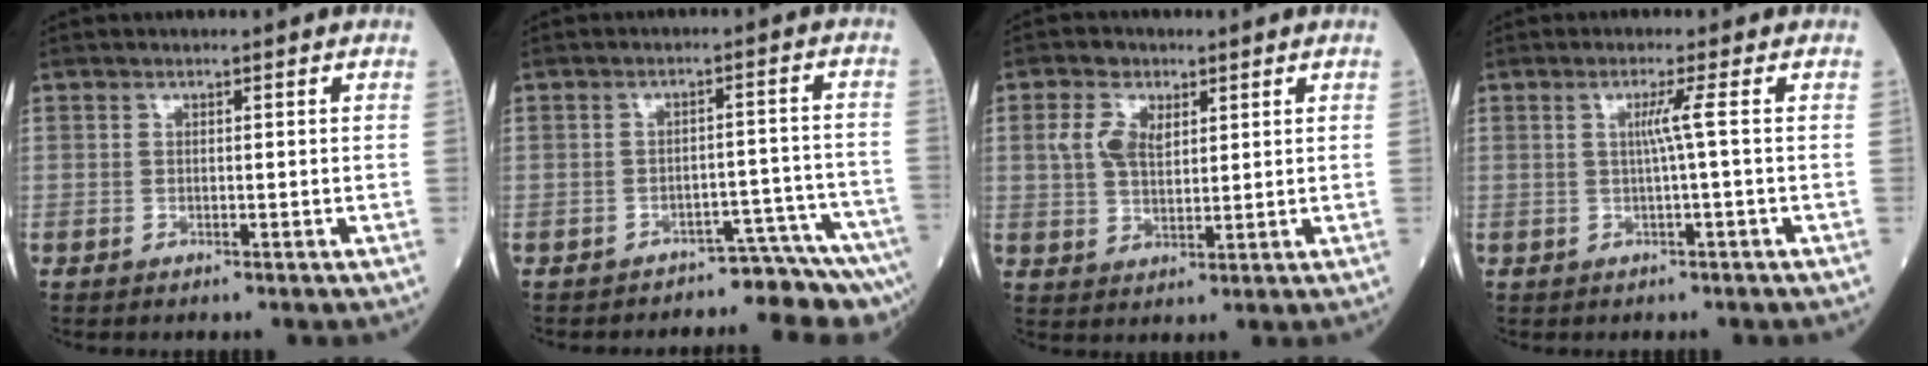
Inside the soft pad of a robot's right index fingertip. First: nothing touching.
{"total": 7.0, "force": [-7.0, 0.0, 0.6], "torque": [0.015, 0.045, -0.082]}
{"total": 5.4, "force": [2.1, 3.3, 3.8], "torque": [-0.087, 0.013, 0.046]}
{"total": 3.2, "force": [0.4, -1.2, 2.9], "torque": [-0.058, 0.000, 0.010]}